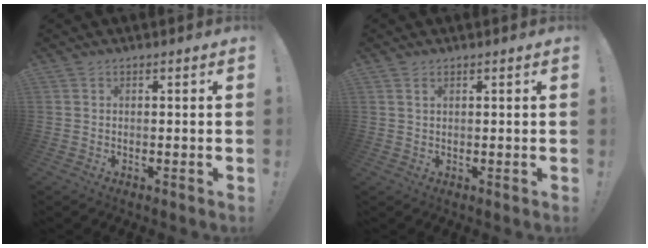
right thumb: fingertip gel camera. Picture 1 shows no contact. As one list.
[{"total": 1.1, "force": [0.6, 0.5, 0.8], "torque": [-0.008, -0.002, 0.010]}]